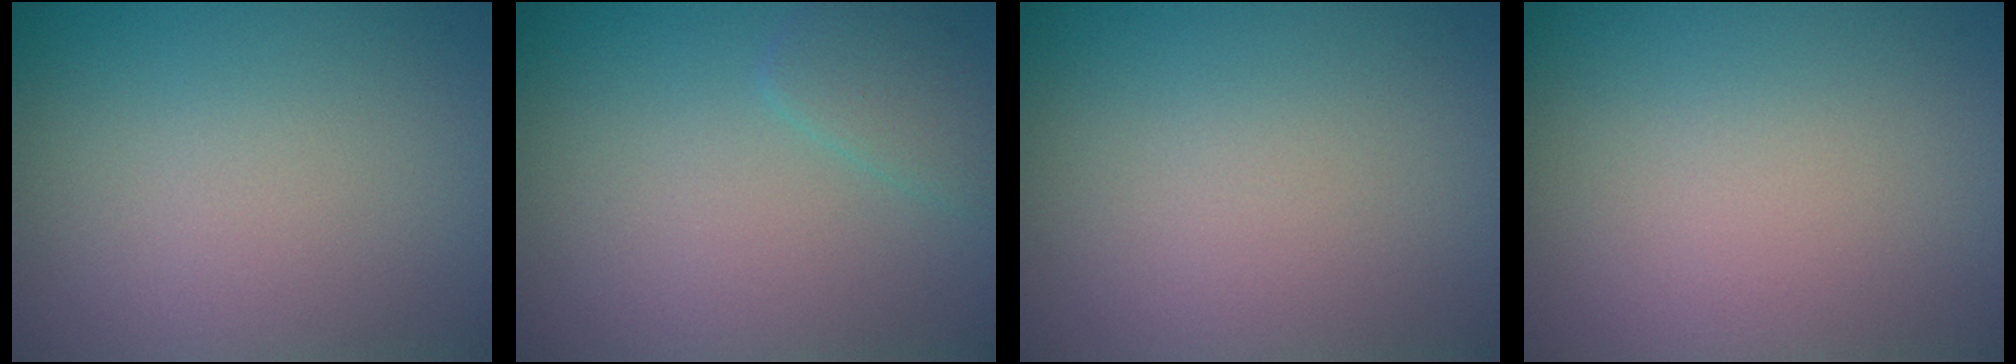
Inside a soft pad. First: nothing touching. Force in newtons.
{"total": 1.6, "press": 1.6, "slide": 0.2}
{"total": 0.0}
{"total": 0.0}